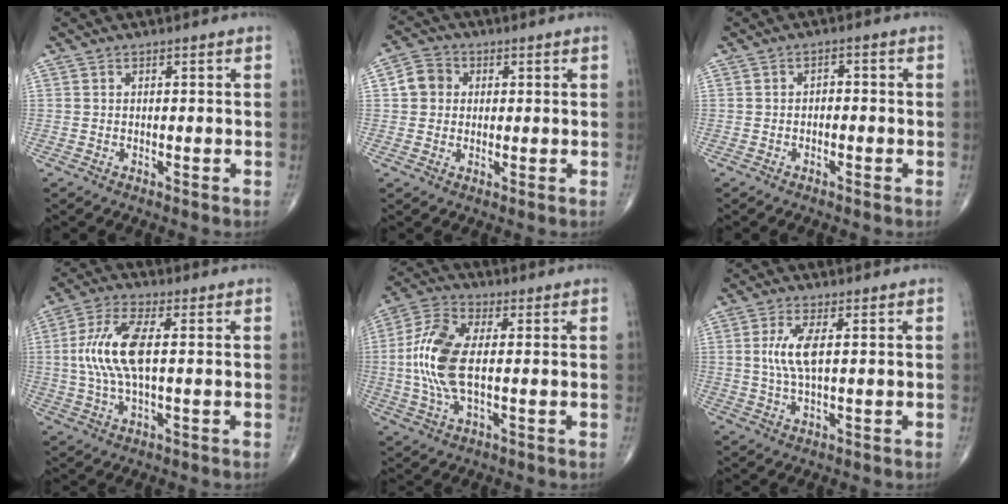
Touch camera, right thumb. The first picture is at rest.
{"total": 5.1, "force": [0.8, 4.6, 2.1], "torque": [-0.022, 0.008, 0.005]}
{"total": 1.1, "force": [-0.5, 0.7, 0.6], "torque": [0.001, 0.009, -0.013]}
{"total": 10.9, "force": [0.9, 4.0, 10.1], "torque": [-0.227, 0.009, 0.016]}
{"total": 12.2, "force": [-0.1, 5.4, 11.0], "torque": [-0.246, 0.012, -0.006]}
{"total": 5.7, "force": [1.0, 1.7, 5.4], "torque": [-0.126, -0.002, 0.021]}